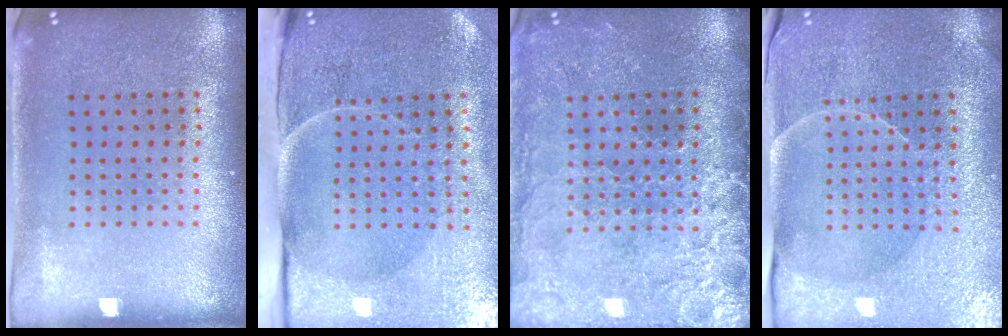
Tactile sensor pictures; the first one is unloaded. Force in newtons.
{"total": 4.9, "press": 3.9, "slide": 3.0}
{"total": 3.7, "press": 3.4, "slide": 1.5}
{"total": 3.8, "press": 3.7, "slide": 0.8}